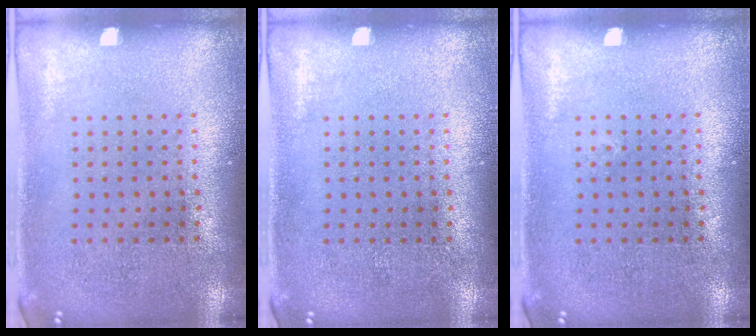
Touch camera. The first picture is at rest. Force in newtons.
{"total": 0.0}
{"total": 0.0}